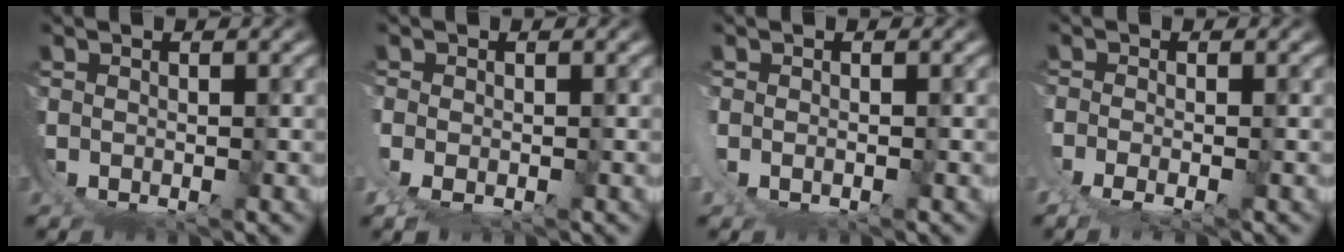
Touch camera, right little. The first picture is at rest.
{"total": 1.2, "force": [0.1, -0.3, 1.1], "torque": [-0.019, -0.004, 0.010]}
{"total": 1.4, "force": [0.9, -0.9, 0.3], "torque": [-0.004, 0.013, 0.014]}
{"total": 2.0, "force": [-0.3, -1.6, 1.1], "torque": [-0.016, -0.001, 0.000]}